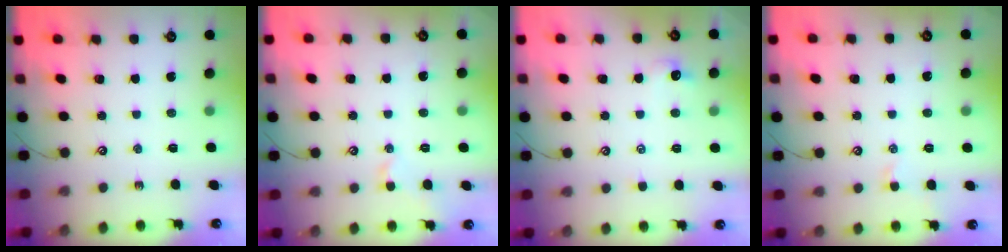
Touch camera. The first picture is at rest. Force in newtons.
{"total": 0.8, "press": 0.8, "slide": 0.1}
{"total": 1.7, "press": 1.6, "slide": 0.5}
{"total": 1.2, "press": 1.2, "slide": 0.4}